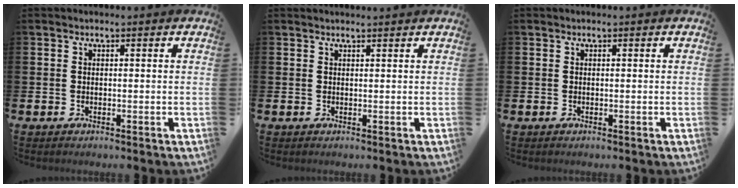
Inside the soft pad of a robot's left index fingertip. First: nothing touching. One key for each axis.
{"total": 0.7, "fx": 0.7, "fy": -0.1, "fz": 0.0, "tx": 0.014, "ty": -0.006, "tz": 0.010}
{"total": 0.0}